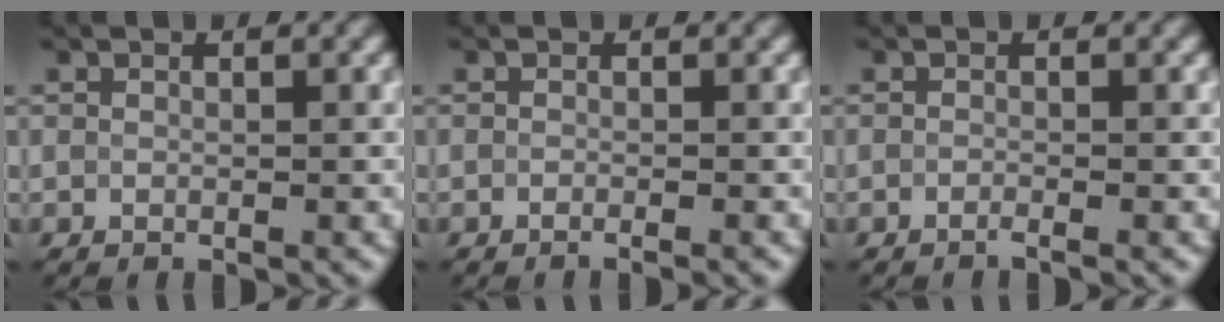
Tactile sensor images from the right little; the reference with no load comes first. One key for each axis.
{"total": 1.3, "fx": -1.0, "fy": 0.4, "fz": 0.7, "tx": 0.009, "ty": -0.005, "tz": -0.023}
{"total": 1.2, "fx": -1.2, "fy": -0.2, "fz": -0.1, "tx": 0.004, "ty": -0.006, "tz": -0.022}